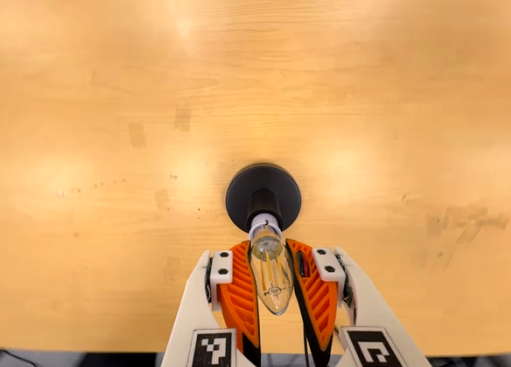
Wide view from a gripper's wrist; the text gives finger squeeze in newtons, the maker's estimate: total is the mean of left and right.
{"total": 20.3, "left": 19.4, "right": 21.1}